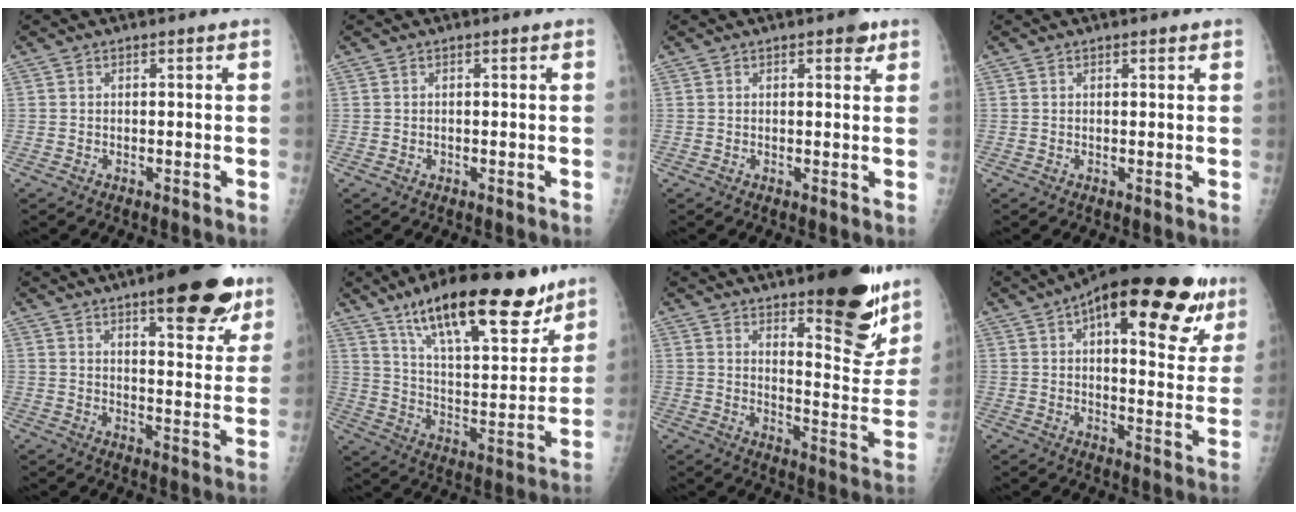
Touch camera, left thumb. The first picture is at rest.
{"total": 0.0}
{"total": 2.8, "force": [1.7, 1.2, 1.9], "torque": [-0.014, -0.005, 0.018]}
{"total": 0.9, "force": [0.7, 0.3, 0.4], "torque": [-0.006, -0.003, 0.009]}
{"total": 16.9, "force": [10.5, 5.4, 12.1], "torque": [-0.122, -0.049, 0.144]}
{"total": 24.2, "force": [16.1, 8.1, 16.1], "torque": [-0.215, -0.062, 0.263]}
{"total": 19.0, "force": [12.8, 5.8, 12.8], "torque": [-0.121, -0.102, 0.177]}
{"total": 26.6, "force": [13.6, 10.5, 20.3], "torque": [-0.259, -0.006, 0.191]}